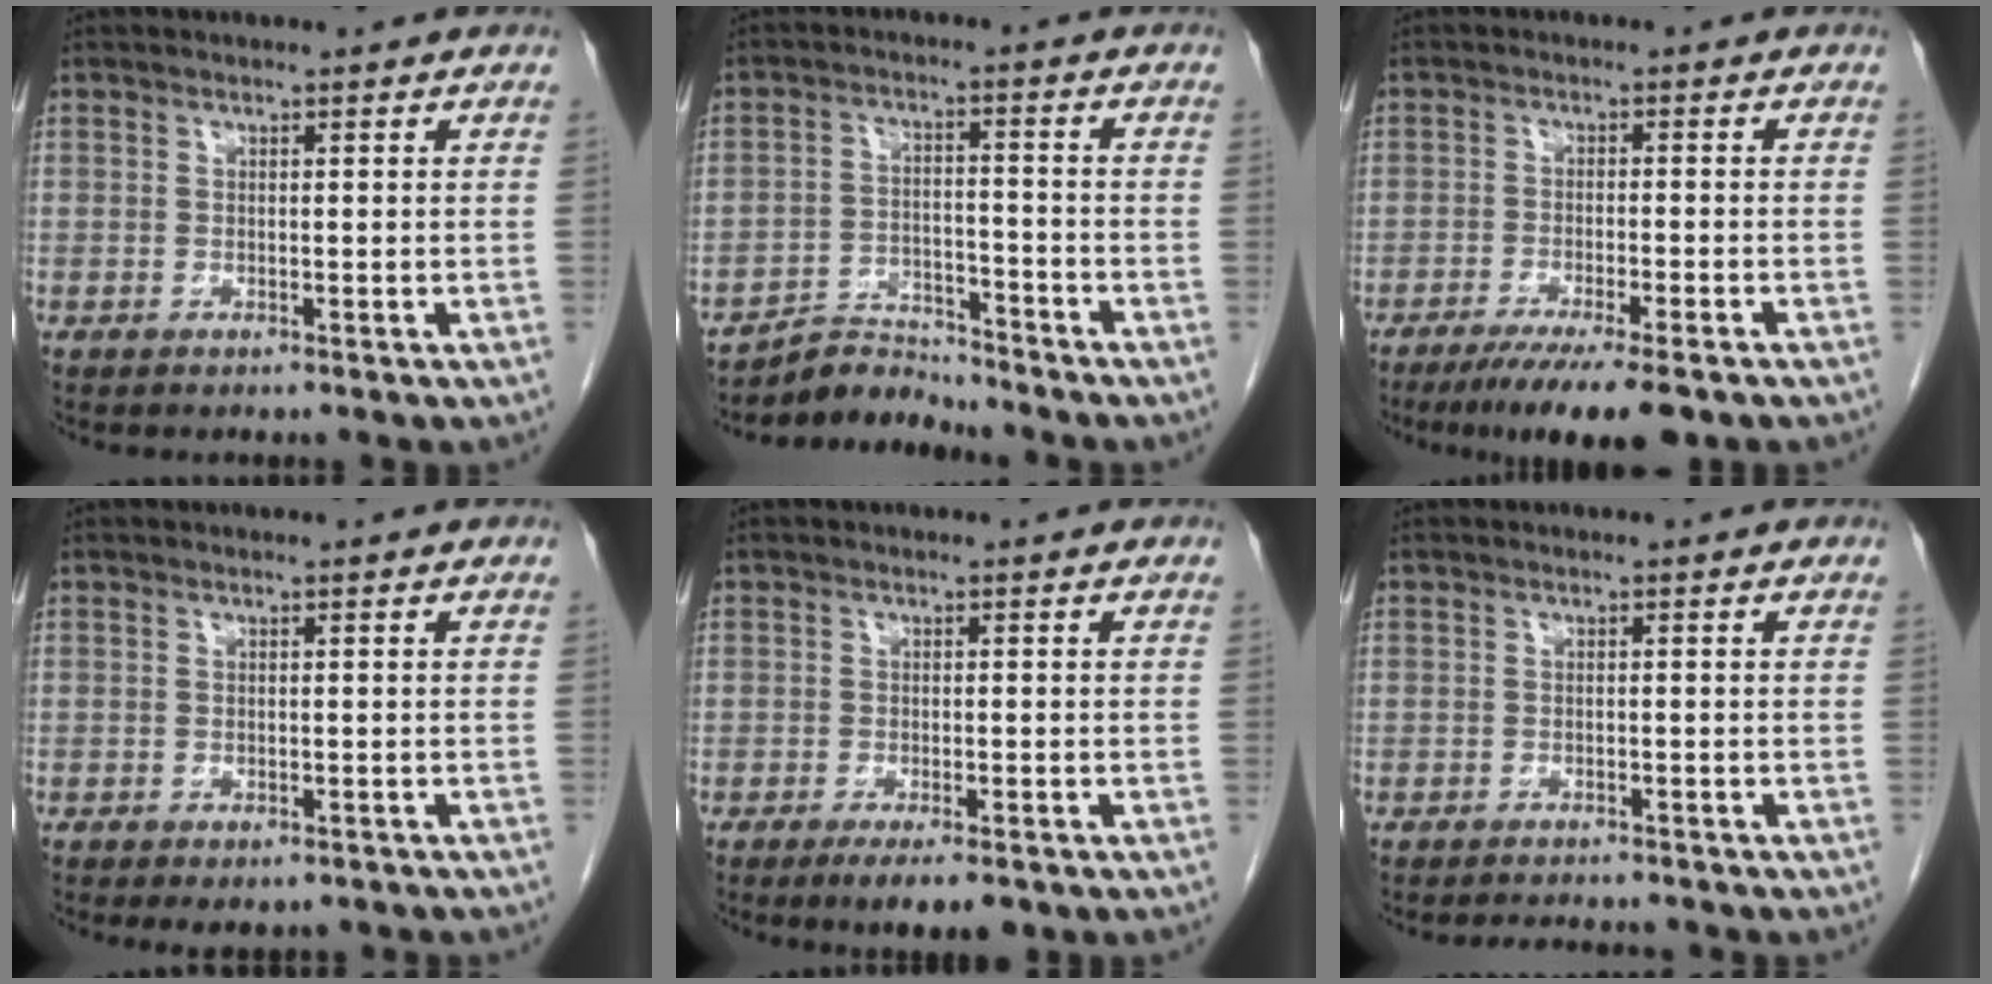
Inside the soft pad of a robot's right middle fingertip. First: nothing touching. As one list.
[{"total": 5.6, "force": [-5.5, 0.3, -1.1], "torque": [0.016, 0.005, -0.094]}, {"total": 10.0, "force": [-7.4, 1.1, 6.6], "torque": [-0.093, -0.019, -0.112]}, {"total": 4.2, "force": [-3.5, 1.8, 1.6], "torque": [-0.010, -0.001, -0.043]}, {"total": 5.1, "force": [-3.6, 1.3, 3.4], "torque": [-0.045, -0.008, -0.049]}, {"total": 3.5, "force": [-3.4, 0.5, 0.6], "torque": [-0.007, -0.007, -0.048]}]